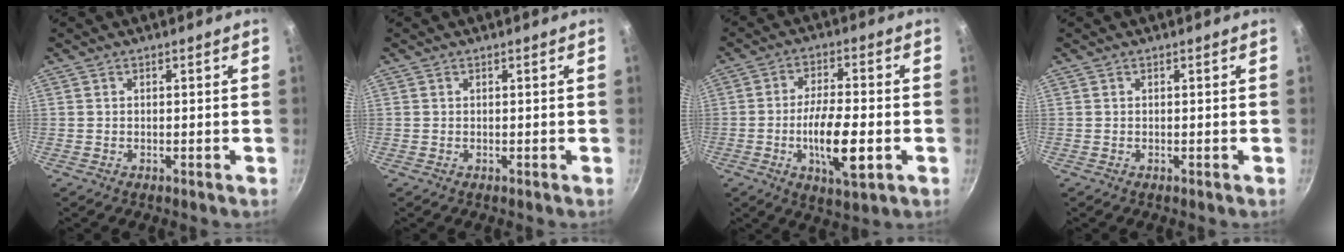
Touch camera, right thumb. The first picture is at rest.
{"total": 0.0}
{"total": 11.6, "force": [-2.7, 4.0, 10.5], "torque": [-0.179, 0.004, -0.046]}
{"total": 0.0}